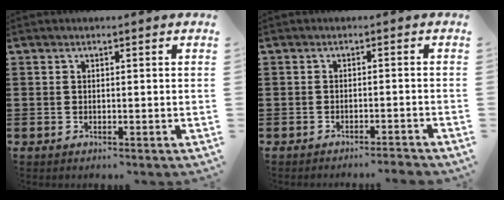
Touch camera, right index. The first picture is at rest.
{"total": 1.8, "force": [-1.7, -0.3, 0.5], "torque": [-0.010, 0.002, -0.035]}